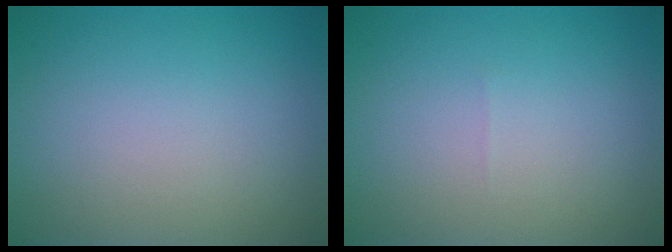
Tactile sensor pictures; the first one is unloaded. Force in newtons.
{"total": 0.0}